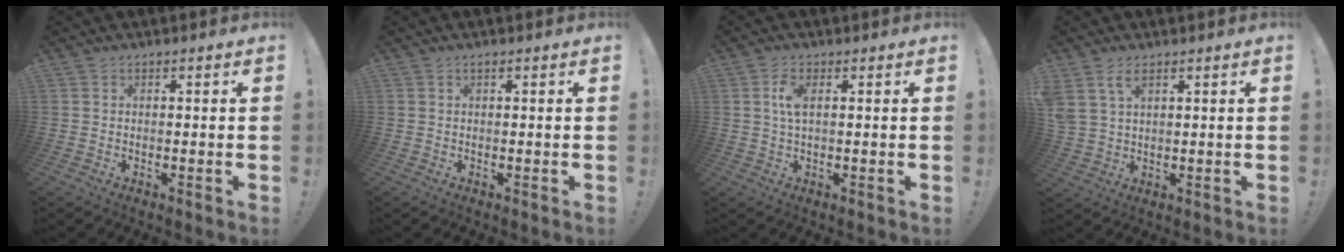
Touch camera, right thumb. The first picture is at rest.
{"total": 0.6, "force": [0.4, 0.1, 0.4], "torque": [-0.009, 0.002, 0.007]}
{"total": 4.2, "force": [1.0, 1.5, 3.8], "torque": [-0.068, 0.002, 0.016]}
{"total": 5.4, "force": [3.3, 2.7, 3.4], "torque": [-0.066, -0.008, 0.066]}